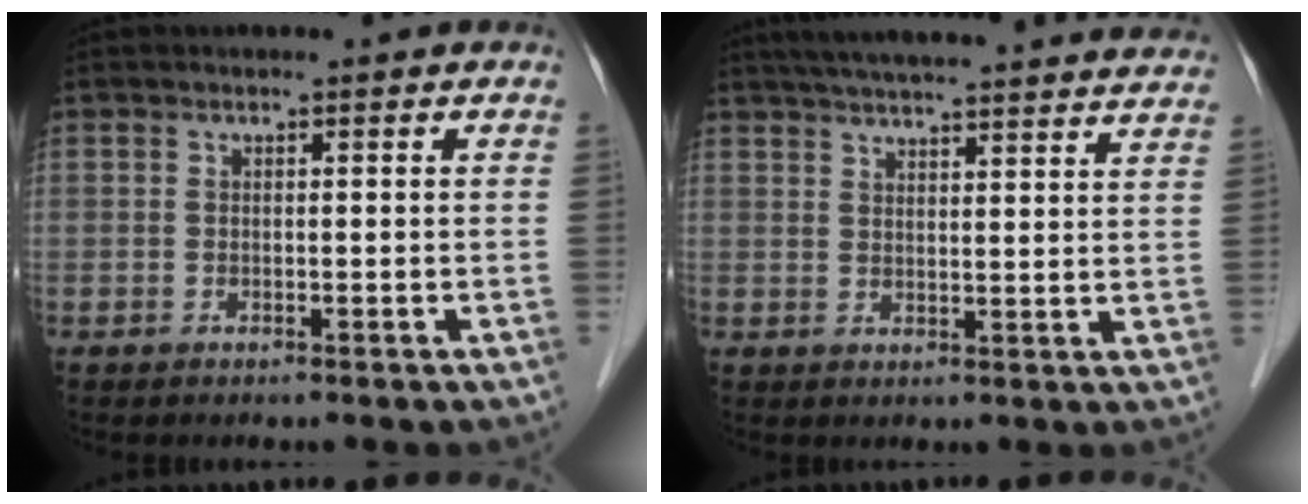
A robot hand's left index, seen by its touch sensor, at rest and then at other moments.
{"total": 25.1, "force": [22.9, 2.0, 10.0], "torque": [-0.160, 0.000, 0.289]}